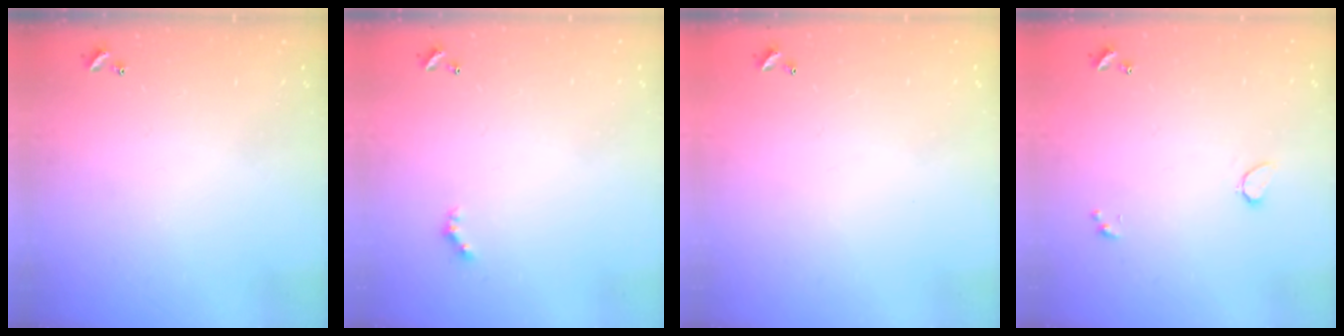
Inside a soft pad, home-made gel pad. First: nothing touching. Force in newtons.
{"total": 1.6, "press": 1.6, "slide": 0.4}
{"total": 2.8, "press": 2.8, "slide": 0.1}
{"total": 0.6, "press": 0.4, "slide": 0.5}